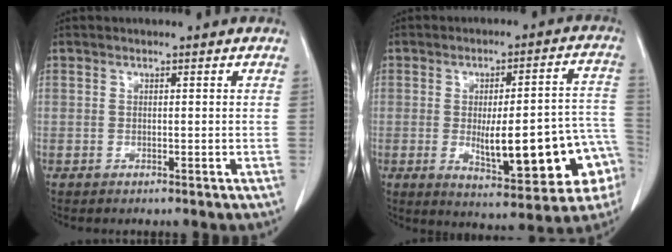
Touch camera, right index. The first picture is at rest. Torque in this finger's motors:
{"motor_torque": [1.29, -0.84, 0.42, 0.08]}